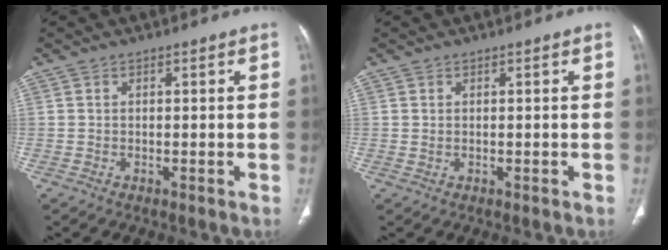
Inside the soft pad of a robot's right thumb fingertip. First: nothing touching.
{"total": 0.0}